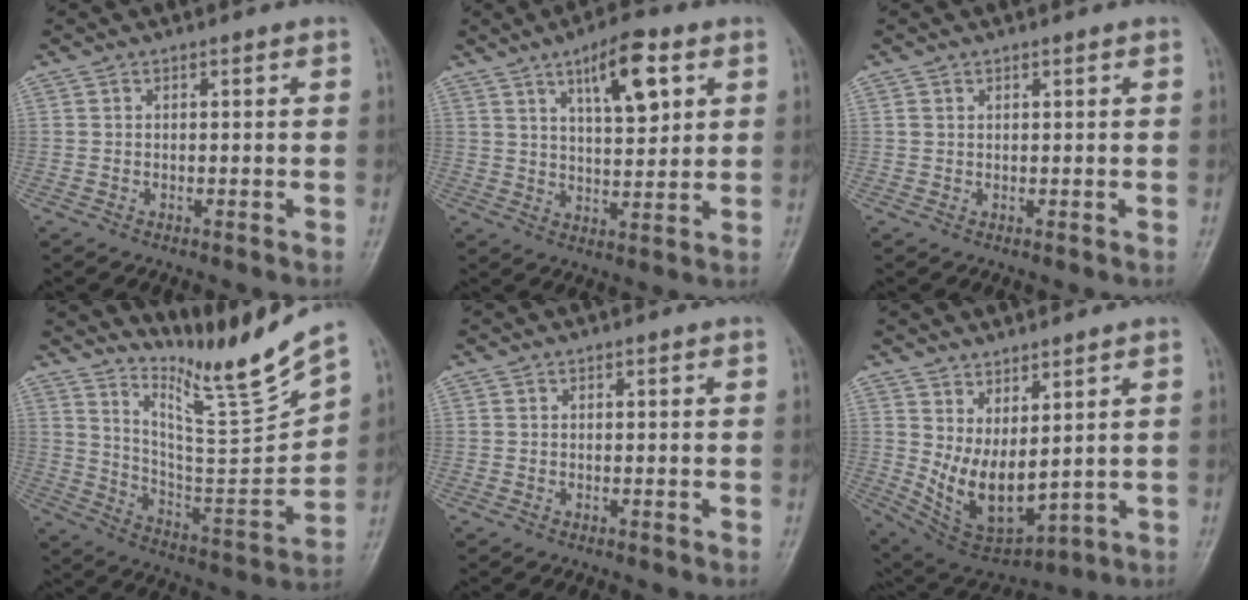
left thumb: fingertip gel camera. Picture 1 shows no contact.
{"total": 13.4, "force": [6.5, 4.8, 10.8], "torque": [-0.152, -0.028, 0.109]}
{"total": 0.6, "force": [0.3, 0.5, 0.3], "torque": [-0.004, -0.001, 0.007]}
{"total": 14.2, "force": [12.6, -1.1, 6.5], "torque": [-0.086, -0.110, 0.229]}
{"total": 0.0}
{"total": 11.4, "force": [2.4, 5.5, 9.7], "torque": [-0.160, -0.039, 0.072]}